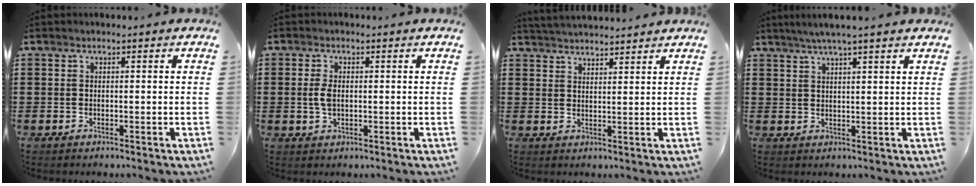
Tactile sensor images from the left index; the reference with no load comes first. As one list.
[{"total": 3.0, "force": [0.2, 1.6, 2.5], "torque": [-0.068, -0.001, -0.002]}, {"total": 2.9, "force": [2.9, -0.4, 0.0], "torque": [-0.008, -0.008, 0.054]}, {"total": 3.7, "force": [3.1, -0.4, 2.0], "torque": [-0.047, -0.005, 0.055]}]